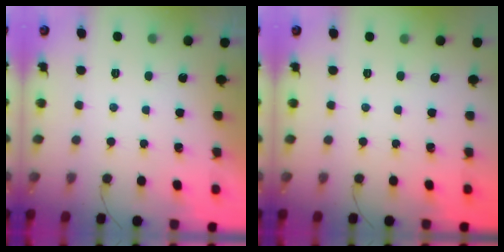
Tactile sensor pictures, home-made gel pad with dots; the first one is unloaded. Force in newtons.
{"total": 0.0}